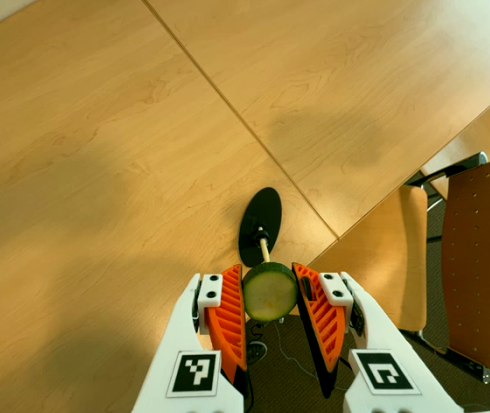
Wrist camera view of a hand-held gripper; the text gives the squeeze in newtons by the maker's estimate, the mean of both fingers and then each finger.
{"total": 8.5, "left": 8.7, "right": 8.2}